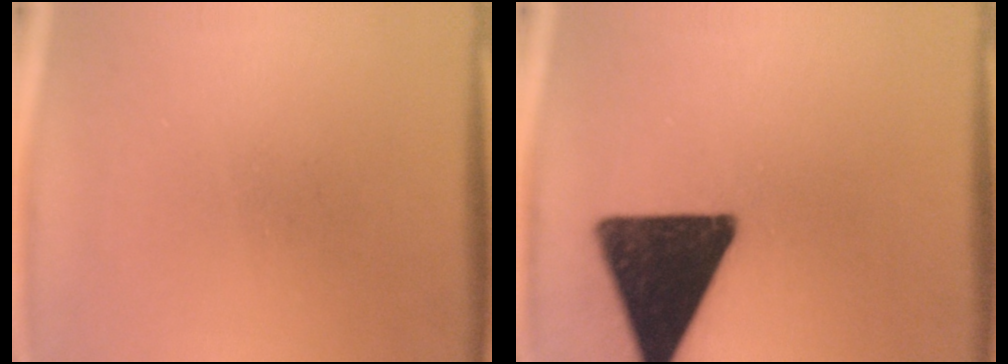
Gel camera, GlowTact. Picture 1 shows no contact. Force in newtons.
{"total": 18.8}